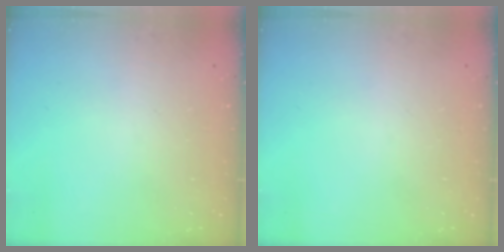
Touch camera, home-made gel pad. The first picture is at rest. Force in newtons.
{"total": 0.0}